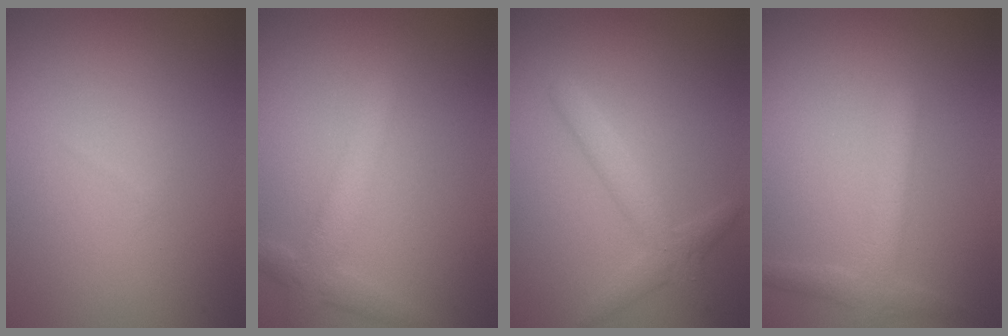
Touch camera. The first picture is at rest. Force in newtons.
{"total": 2.8, "press": 2.8, "slide": 0.3}
{"total": 2.6, "press": 2.6, "slide": 0.1}
{"total": 2.3, "press": 2.3, "slide": 0.2}